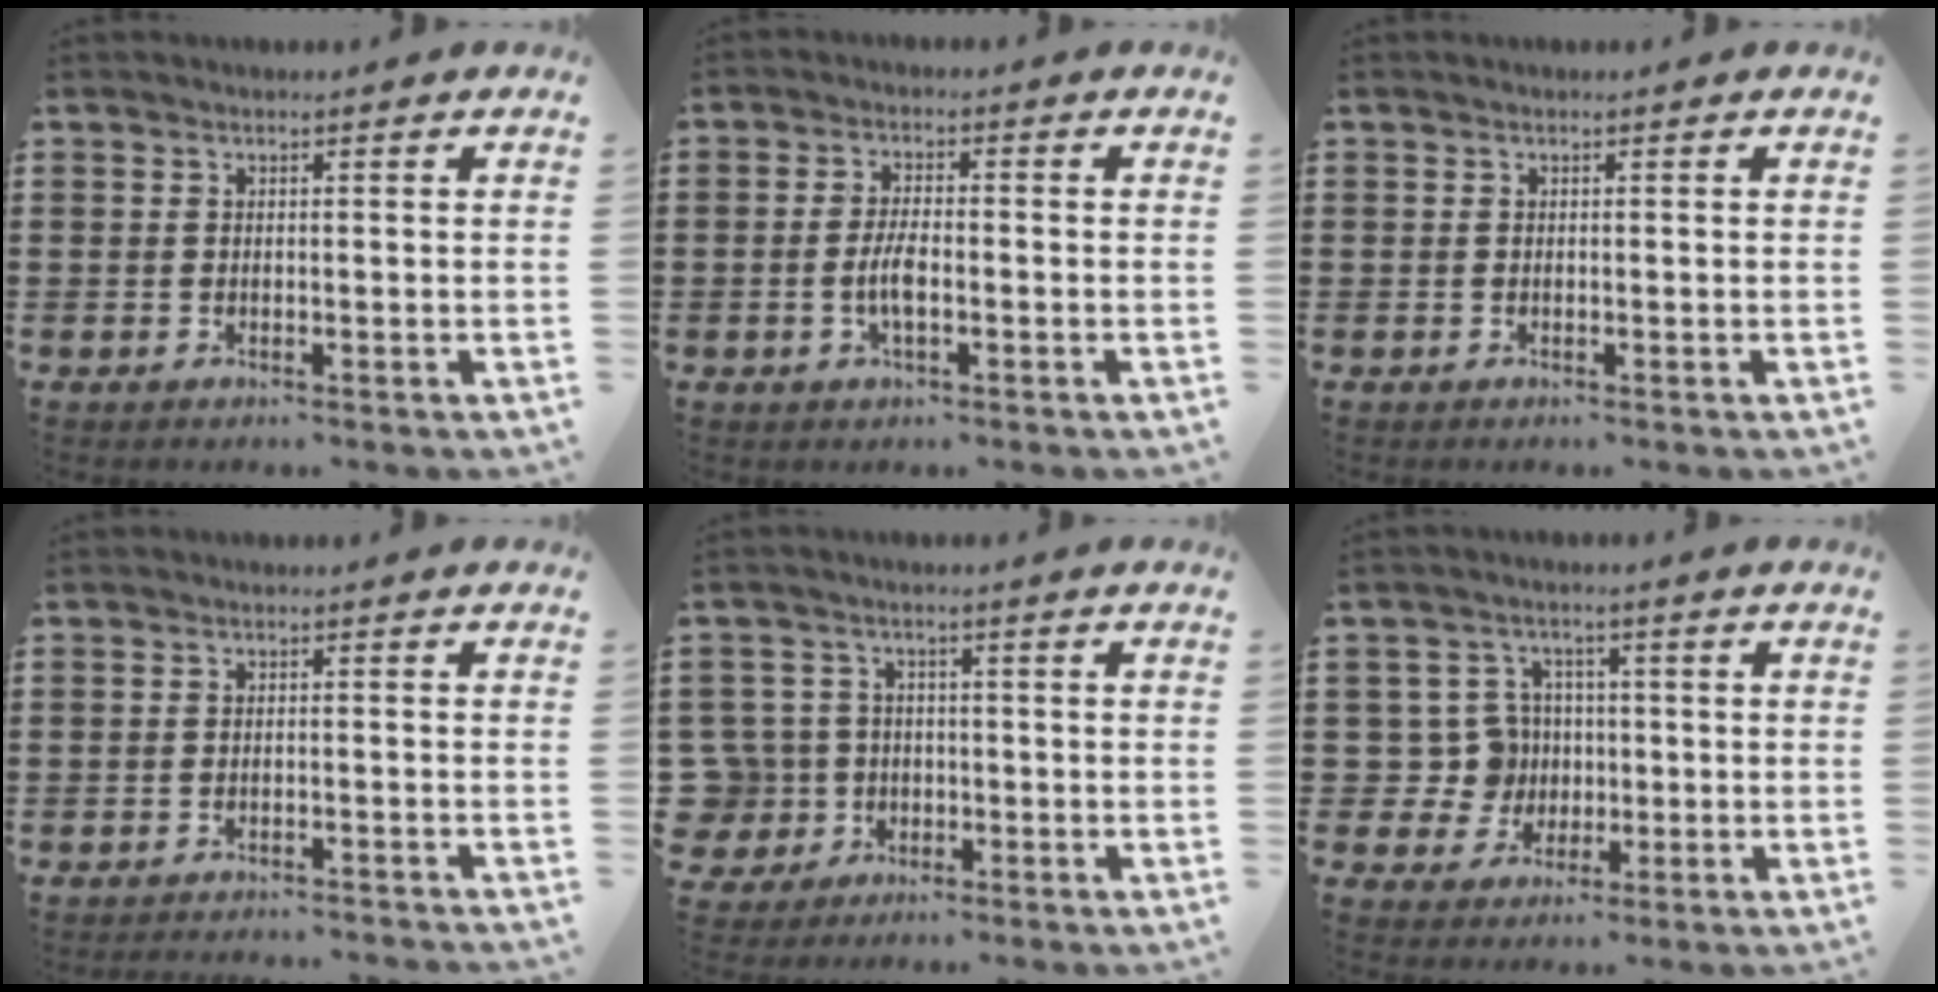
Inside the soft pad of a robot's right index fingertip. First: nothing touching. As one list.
[{"total": 4.0, "force": [-0.9, 1.3, 3.7], "torque": [-0.080, 0.001, -0.021]}, {"total": 0.0}, {"total": 1.6, "force": [-1.6, -0.1, 0.1], "torque": [-0.005, 0.002, -0.032]}, {"total": 5.5, "force": [-1.2, 5.2, 1.3], "torque": [-0.071, 0.006, -0.030]}, {"total": 6.9, "force": [0.0, 6.6, 2.1], "torque": [-0.079, 0.015, 0.001]}]